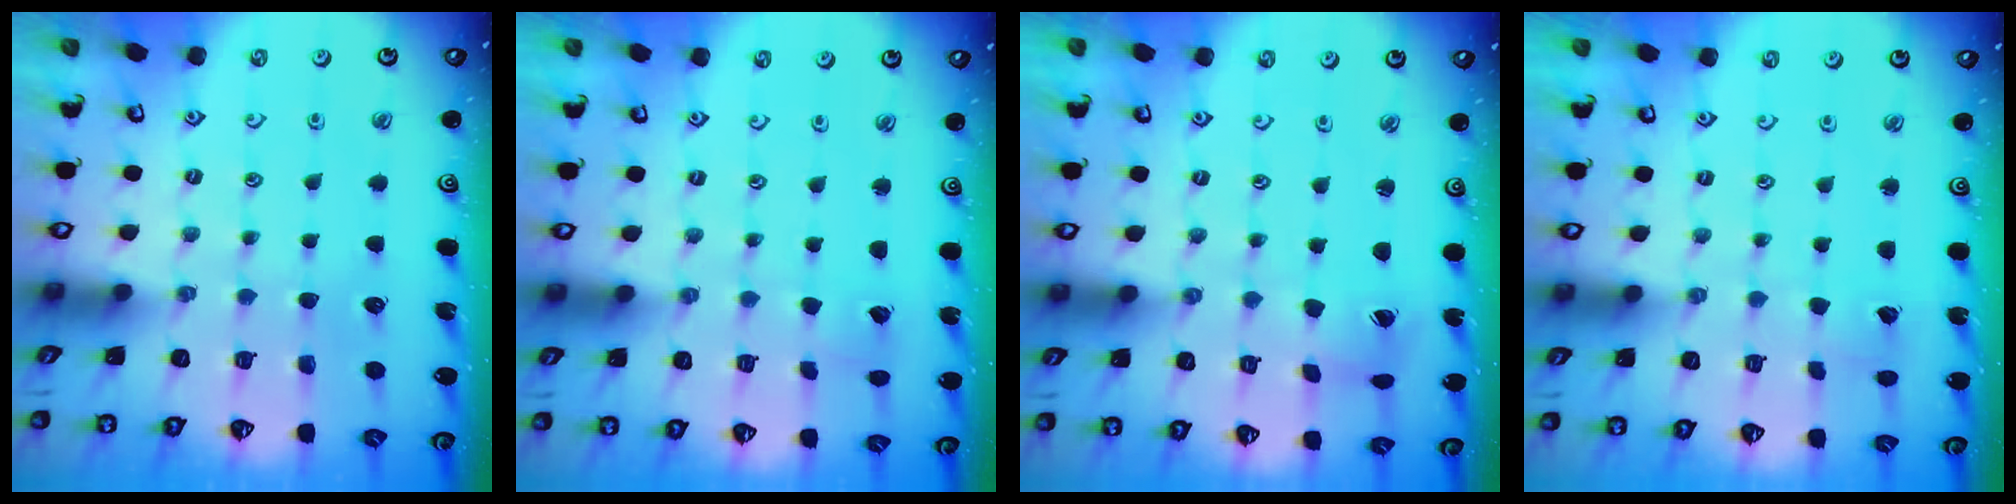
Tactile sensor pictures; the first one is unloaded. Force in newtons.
{"total": 2.1, "press": 2.1, "slide": 0.2}
{"total": 3.0, "press": 3.0, "slide": 0.2}
{"total": 2.6, "press": 2.6, "slide": 0.3}